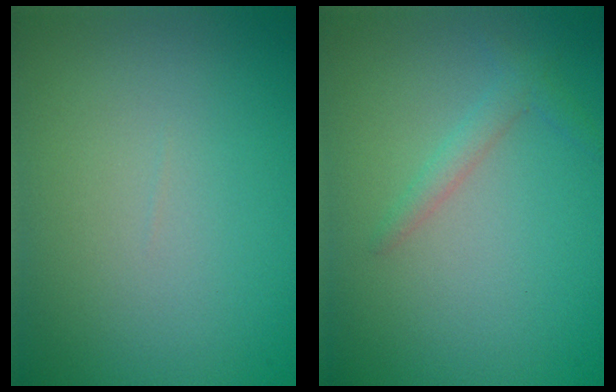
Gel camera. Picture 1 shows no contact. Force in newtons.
{"total": 1.5, "press": 1.4, "slide": 0.1}